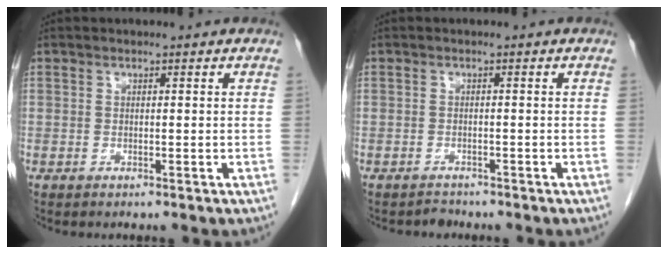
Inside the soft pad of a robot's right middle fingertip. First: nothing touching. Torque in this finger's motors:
{"motor_torque": [-0.12, -0.01, 0.01, 0.00]}